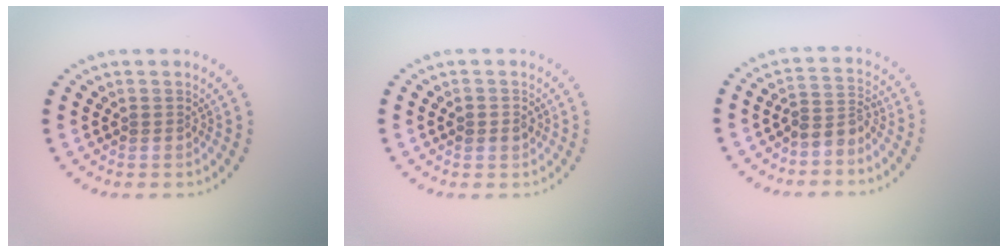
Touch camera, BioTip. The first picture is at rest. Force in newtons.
{"total": 0.9, "press": 0.9, "slide": 0.1}
{"total": 2.3, "press": 1.8, "slide": 1.5}